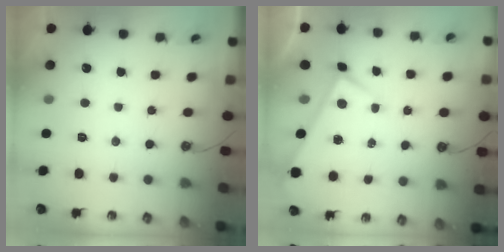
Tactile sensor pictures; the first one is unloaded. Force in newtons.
{"total": 0.0}